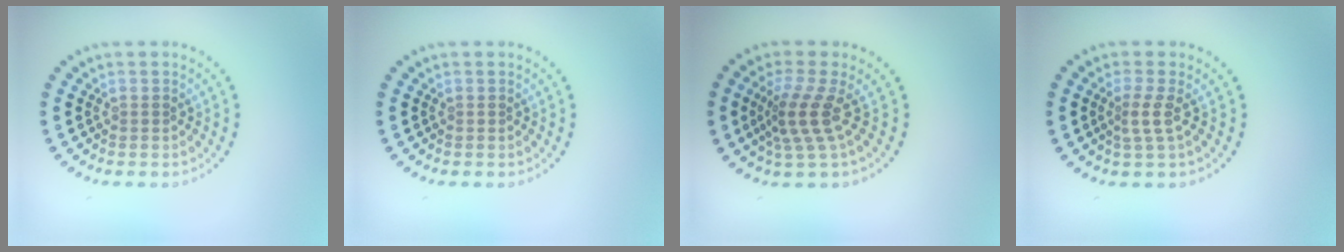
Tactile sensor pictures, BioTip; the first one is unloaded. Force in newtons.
{"total": 0.0}
{"total": 3.3, "press": 2.3, "slide": 2.4}
{"total": 1.8, "press": 1.2, "slide": 1.4}